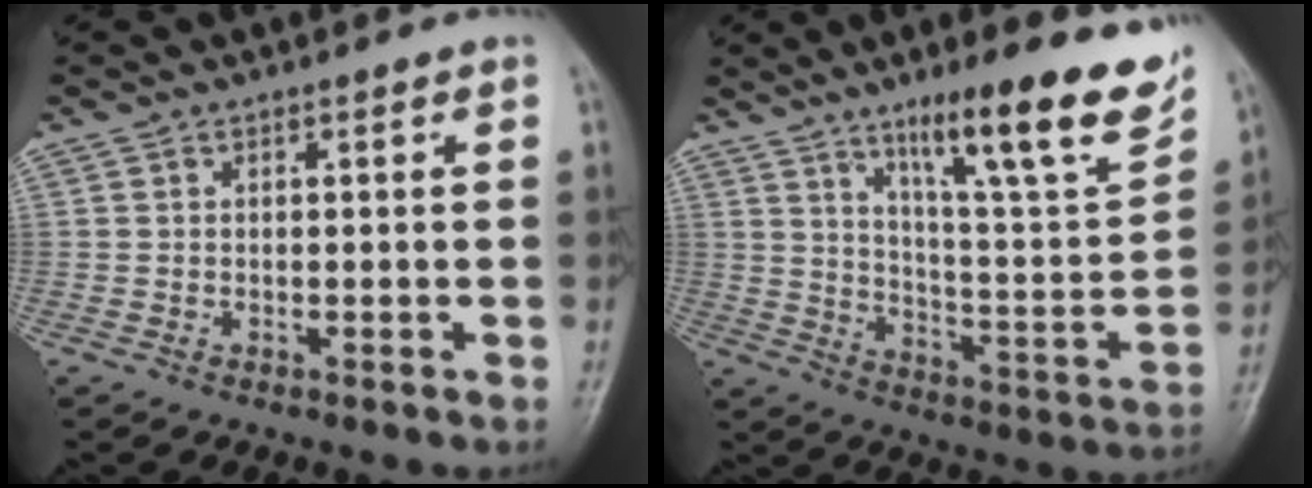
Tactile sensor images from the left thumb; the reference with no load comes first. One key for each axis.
{"total": 21.1, "fx": 13.0, "fy": 3.7, "fz": 16.2, "tx": -0.208, "ty": -0.061, "tz": 0.205}